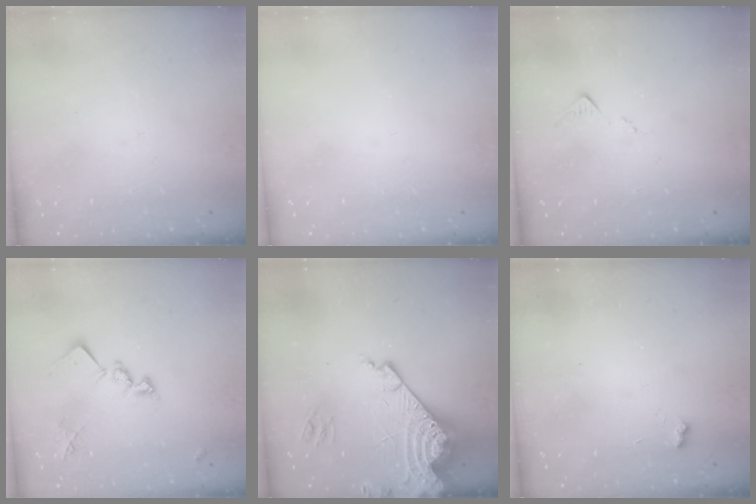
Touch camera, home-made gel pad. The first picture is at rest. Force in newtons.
{"total": 0.0}
{"total": 7.1, "press": 7.1, "slide": 0.8}
{"total": 14.2, "press": 14.1, "slide": 0.6}
{"total": 21.1, "press": 20.9, "slide": 2.6}
{"total": 3.5, "press": 3.5, "slide": 0.5}